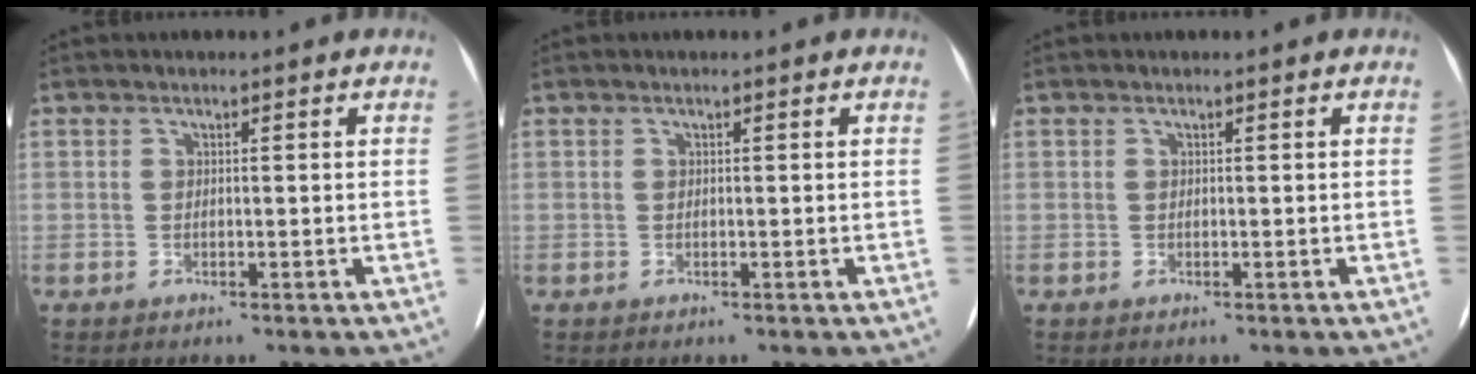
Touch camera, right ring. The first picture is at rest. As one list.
[{"total": 0.0}, {"total": 0.0}]